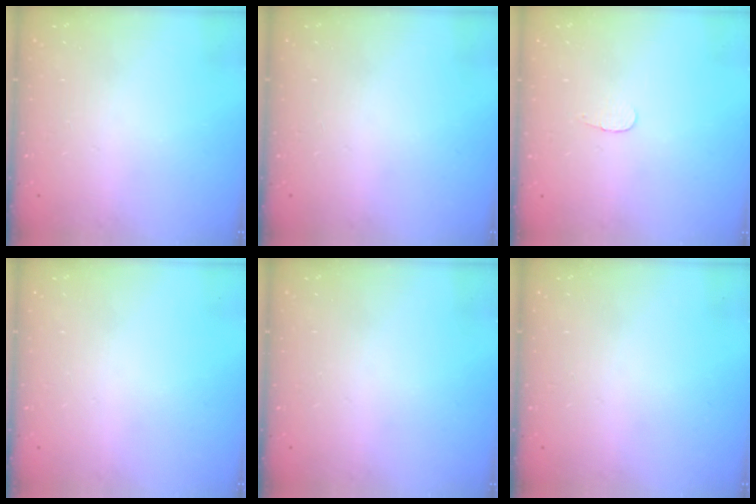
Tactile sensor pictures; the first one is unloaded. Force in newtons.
{"total": 0.0}
{"total": 2.8, "press": 2.8, "slide": 0.3}
{"total": 0.0}
{"total": 0.0}
{"total": 0.0}